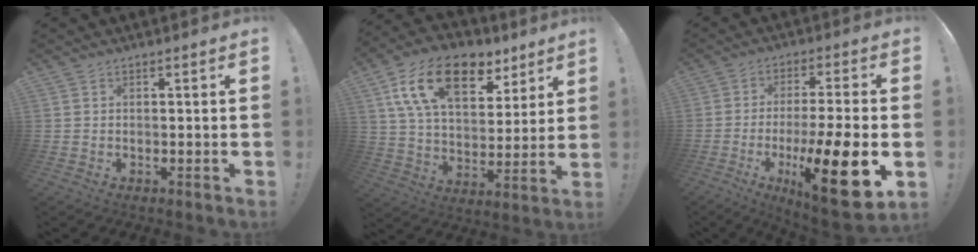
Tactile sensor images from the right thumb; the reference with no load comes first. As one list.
[{"total": 20.3, "force": [10.8, 11.4, 13.0], "torque": [-0.217, -0.046, 0.194]}, {"total": 20.0, "force": [-6.8, 4.5, 18.2], "torque": [-0.279, 0.028, -0.097]}]